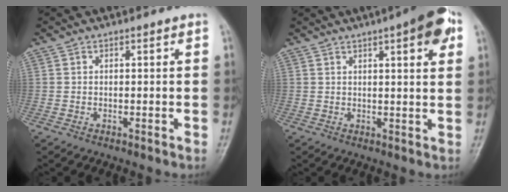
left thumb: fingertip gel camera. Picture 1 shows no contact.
{"total": 9.2, "force": [4.4, 2.3, 7.8], "torque": [-0.087, -0.002, 0.049]}